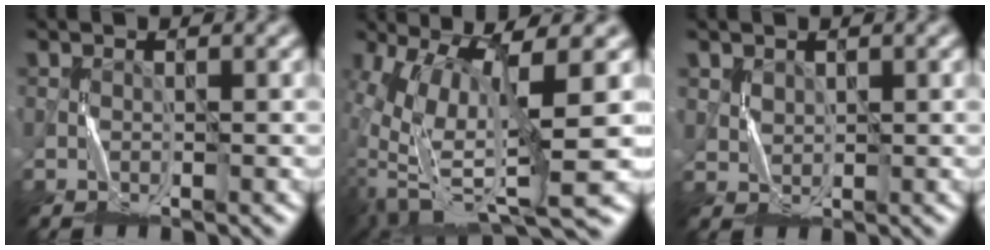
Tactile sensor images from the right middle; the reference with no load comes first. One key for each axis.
{"total": 10.9, "fx": -2.4, "fy": 3.3, "fz": 10.1, "tx": -0.203, "ty": -0.010, "tz": -0.032}
{"total": 1.4, "fx": 0.9, "fy": 1.0, "fz": 0.1, "tx": -0.008, "ty": 0.000, "tz": 0.024}